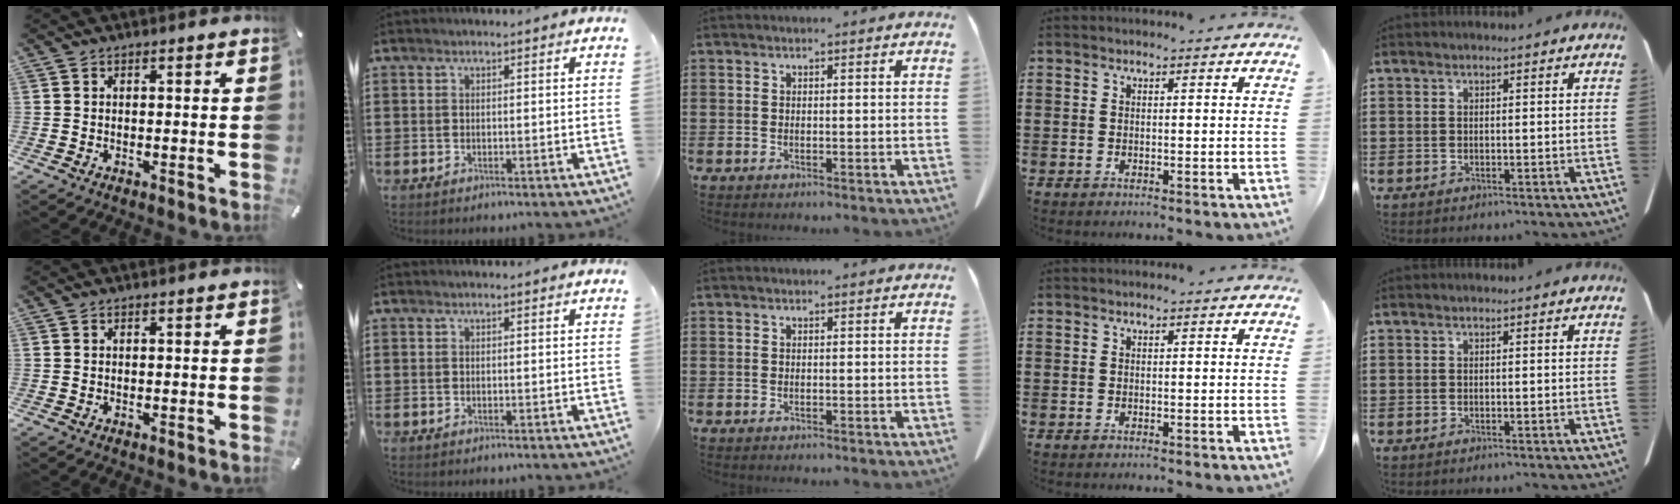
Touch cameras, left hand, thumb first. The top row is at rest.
{}